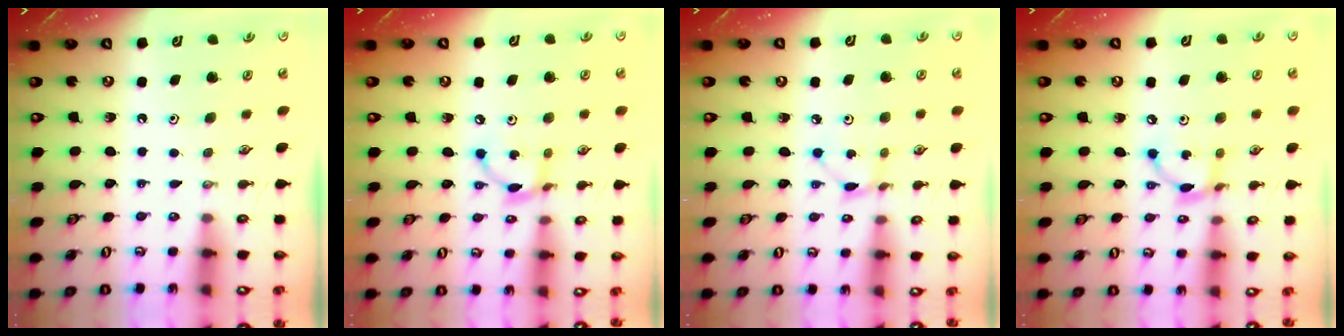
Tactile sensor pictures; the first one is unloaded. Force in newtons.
{"total": 6.4, "press": 6.4, "slide": 0.2}
{"total": 2.0, "press": 2.0, "slide": 0.2}
{"total": 6.4, "press": 6.4, "slide": 0.2}